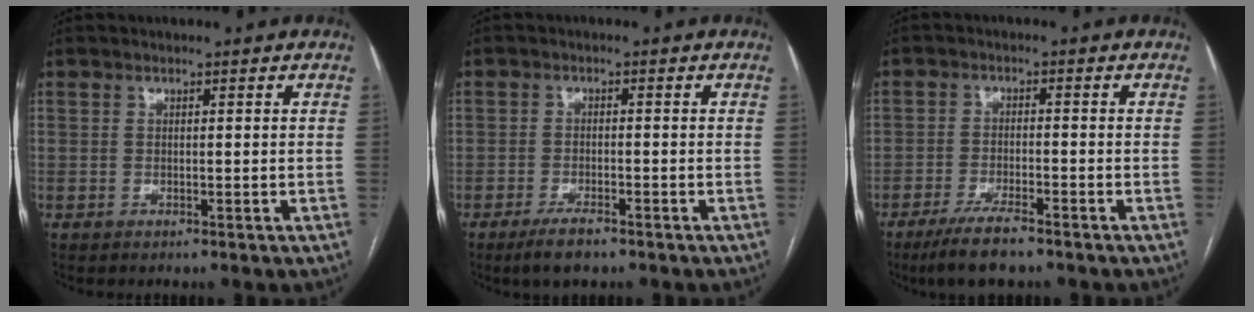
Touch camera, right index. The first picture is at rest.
{"total": 3.9, "force": [-2.9, 1.0, 2.4], "torque": [-0.050, -0.004, -0.049]}
{"total": 6.4, "force": [-4.8, 1.0, 4.0], "torque": [-0.079, -0.014, -0.085]}